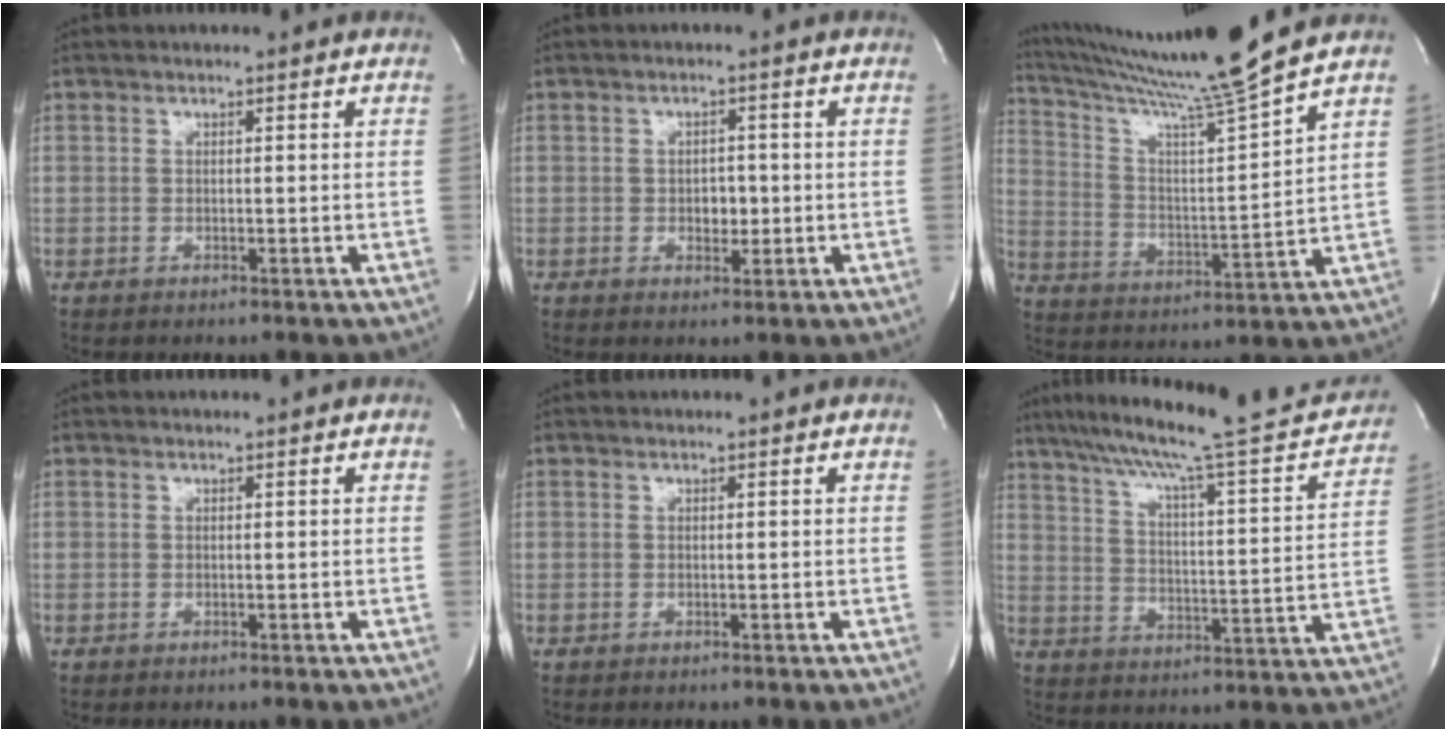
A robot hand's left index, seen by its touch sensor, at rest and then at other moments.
{"total": 2.6, "force": [-0.4, 1.7, 1.9], "torque": [-0.025, 0.003, -0.002]}
{"total": 15.8, "force": [13.9, -3.5, 6.6], "torque": [-0.123, -0.038, 0.233]}
{"total": 0.0}
{"total": 0.0}
{"total": 24.4, "force": [21.3, 2.0, 11.6], "torque": [-0.188, -0.014, 0.288]}